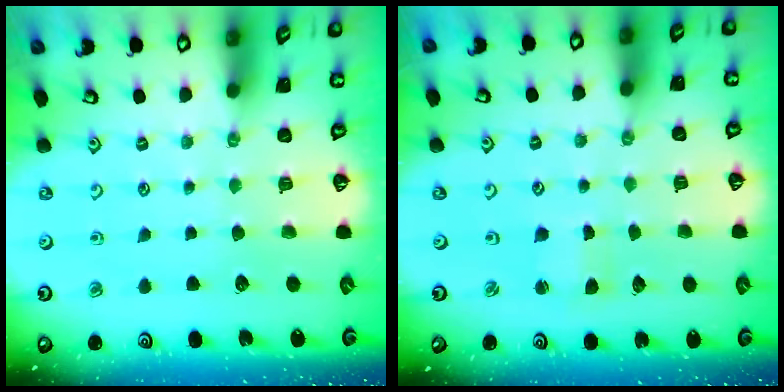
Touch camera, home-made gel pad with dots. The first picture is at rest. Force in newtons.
{"total": 2.3, "press": 2.3, "slide": 0.3}